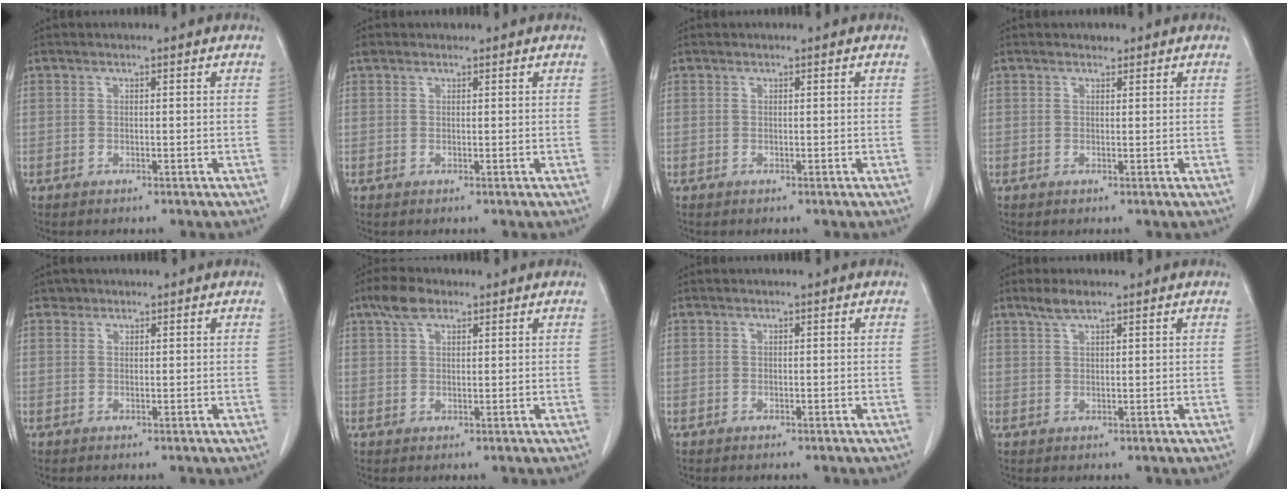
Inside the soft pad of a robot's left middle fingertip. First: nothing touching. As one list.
[{"total": 1.0, "force": [0.8, 0.5, 0.1], "torque": [-0.009, 0.014, 0.016]}, {"total": 0.0}, {"total": 0.8, "force": [0.7, 0.4, 0.1], "torque": [-0.004, -0.004, 0.009]}, {"total": 0.9, "force": [0.8, 0.5, -0.2], "torque": [0.004, 0.004, 0.011]}, {"total": 4.0, "force": [2.7, 1.8, 2.4], "torque": [-0.056, 0.013, 0.053]}, {"total": 0.0}, {"total": 2.5, "force": [2.0, 0.4, 1.6], "torque": [-0.037, 0.005, 0.040]}]